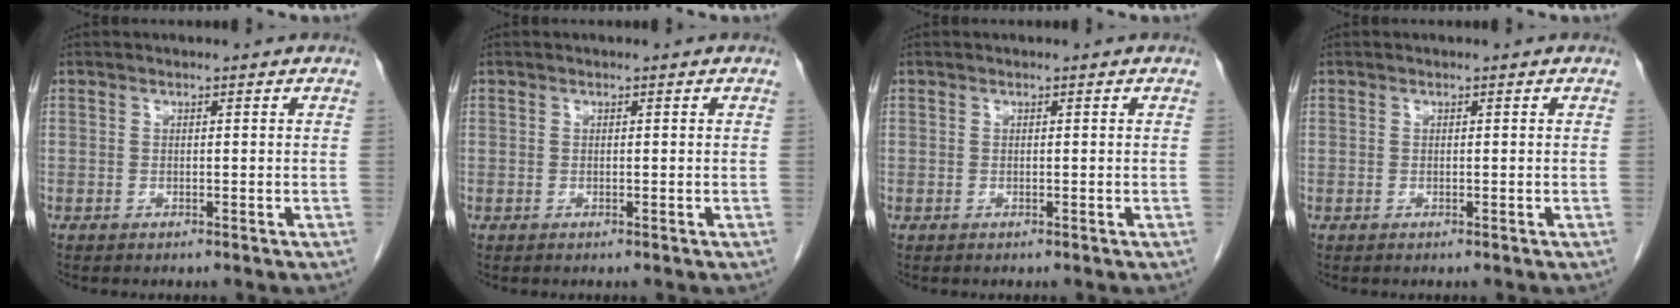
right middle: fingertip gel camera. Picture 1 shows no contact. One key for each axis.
{"total": 0.0}
{"total": 0.0}
{"total": 0.0}